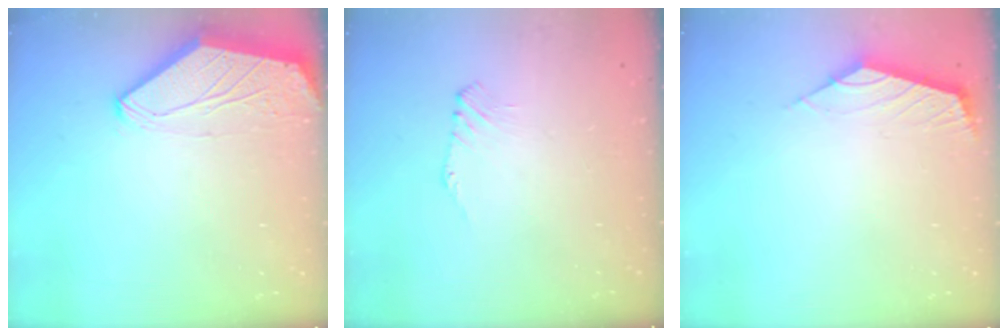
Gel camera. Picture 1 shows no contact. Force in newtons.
{"total": 1.0, "press": 0.9, "slide": 0.4}
{"total": 2.6, "press": 2.5, "slide": 0.6}